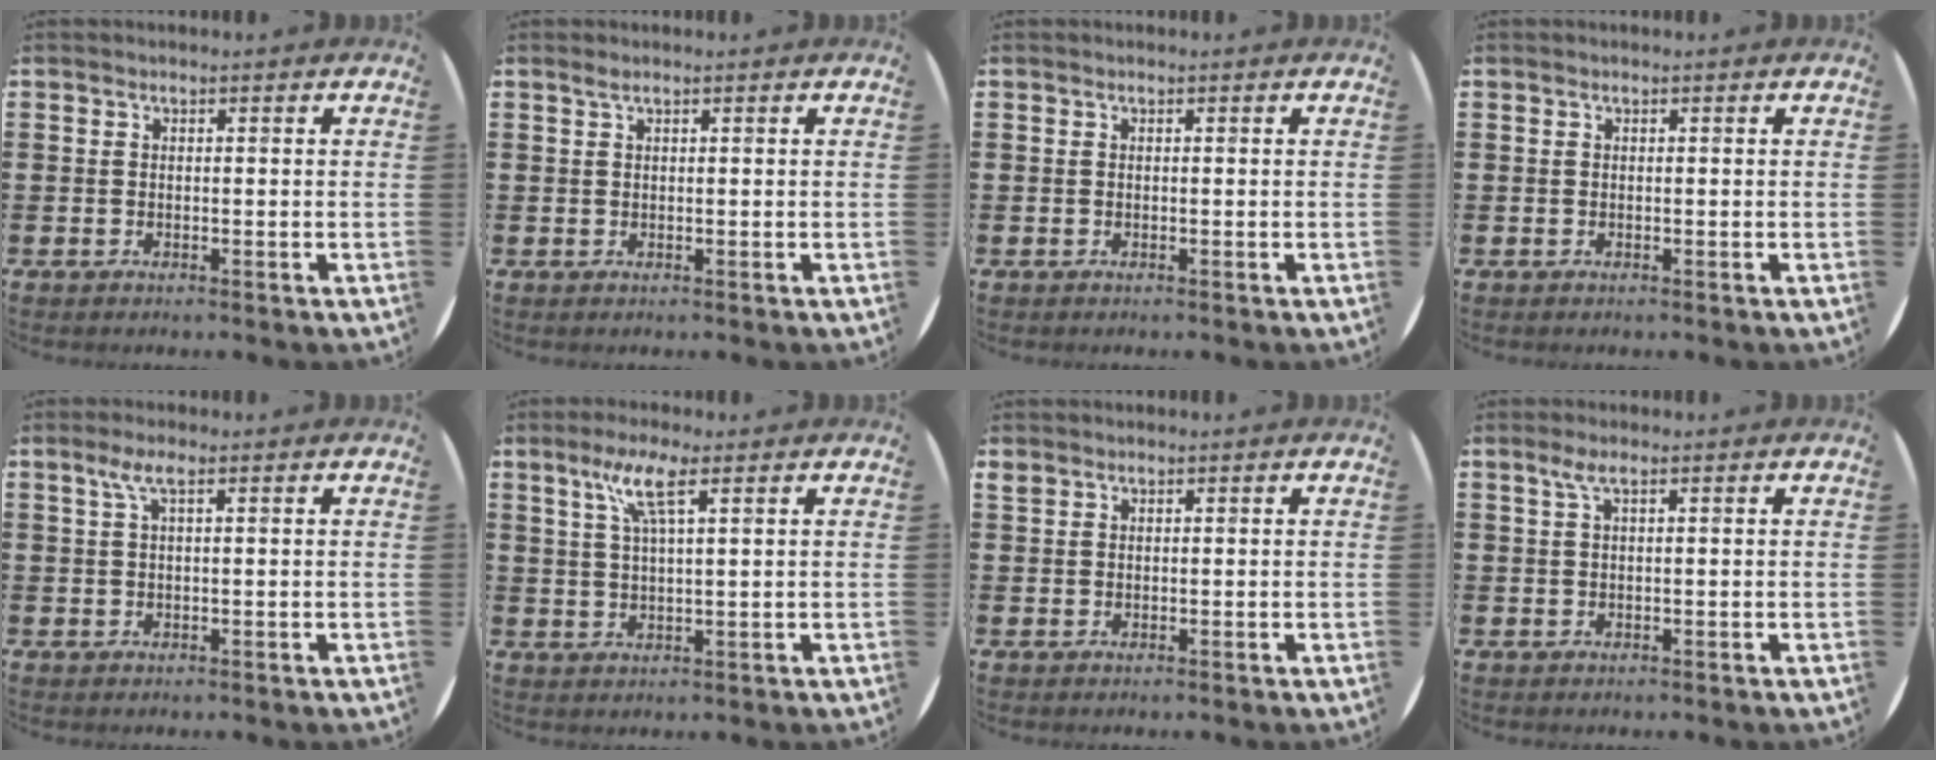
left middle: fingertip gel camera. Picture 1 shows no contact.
{"total": 0.6, "force": [0.4, 0.0, 0.5], "torque": [-0.008, 0.002, 0.007]}
{"total": 0.0}
{"total": 0.0}
{"total": 2.4, "force": [1.1, 0.5, 2.1], "torque": [-0.042, 0.007, 0.017]}
{"total": 5.4, "force": [3.1, 0.8, 4.4], "torque": [-0.094, 0.009, 0.051]}
{"total": 0.9, "force": [0.9, 0.4, 0.0], "torque": [-0.001, 0.002, 0.017]}
{"total": 1.7, "force": [0.8, 0.2, 1.4], "torque": [-0.030, 0.005, 0.012]}